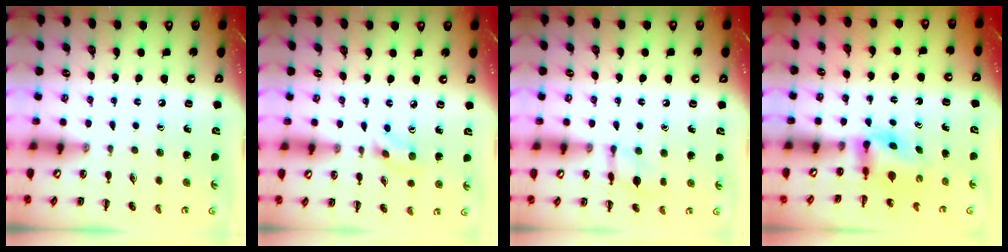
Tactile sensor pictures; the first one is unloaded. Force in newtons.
{"total": 2.7, "press": 2.6, "slide": 0.8}
{"total": 7.9, "press": 7.8, "slide": 1.0}
{"total": 3.1, "press": 3.1, "slide": 0.6}